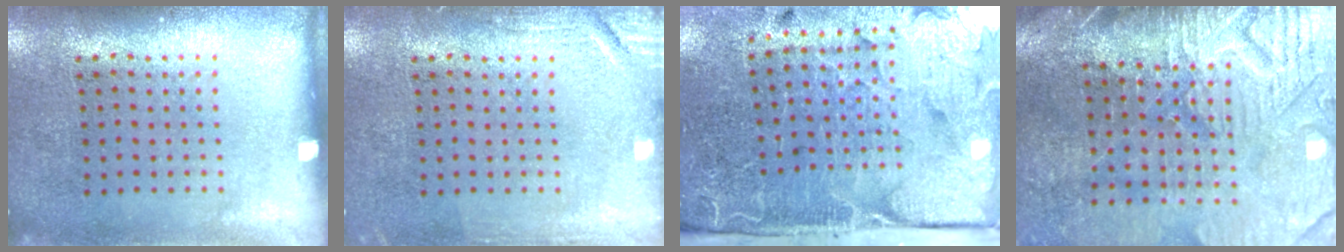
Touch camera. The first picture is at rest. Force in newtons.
{"total": 1.8, "press": 1.8, "slide": 0.3}
{"total": 5.2, "press": 4.0, "slide": 3.3}
{"total": 4.4, "press": 4.0, "slide": 2.0}